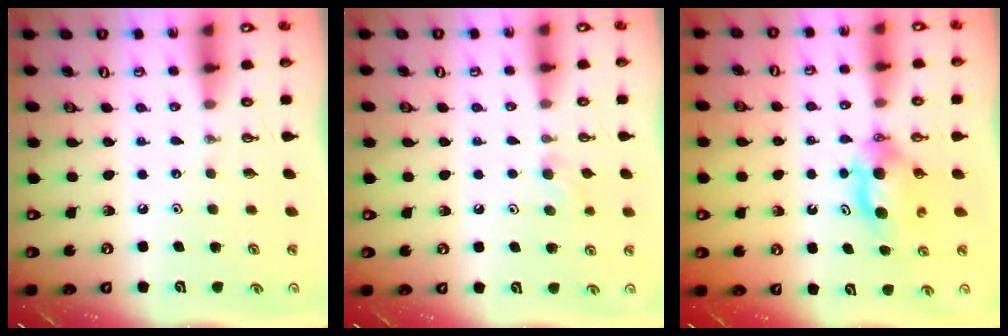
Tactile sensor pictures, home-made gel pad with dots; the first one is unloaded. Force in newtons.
{"total": 4.9, "press": 4.8, "slide": 1.0}
{"total": 6.2, "press": 5.9, "slide": 1.7}